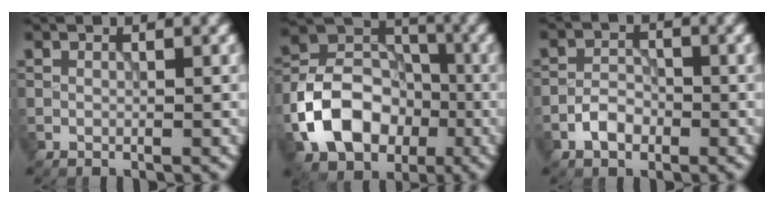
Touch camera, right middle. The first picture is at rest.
{"total": 9.3, "force": [-3.4, 6.8, 5.3], "torque": [-0.090, 0.006, -0.073]}
{"total": 2.5, "force": [-1.3, 1.5, 1.4], "torque": [-0.022, 0.006, -0.028]}